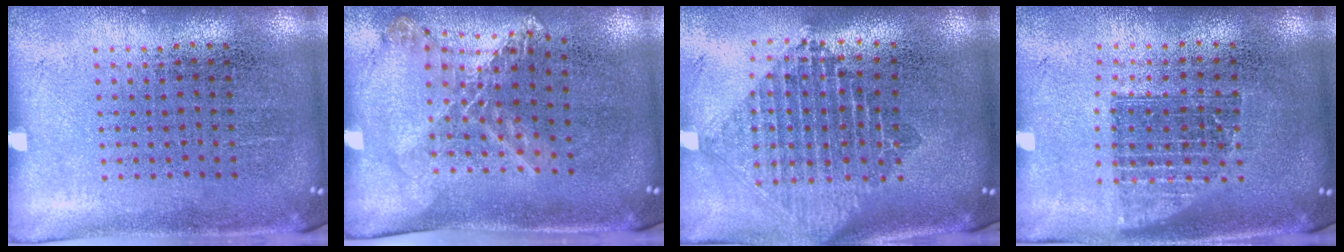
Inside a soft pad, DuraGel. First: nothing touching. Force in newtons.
{"total": 1.3, "press": 1.2, "slide": 0.4}
{"total": 2.2, "press": 1.7, "slide": 1.4}
{"total": 1.4, "press": 1.1, "slide": 0.8}